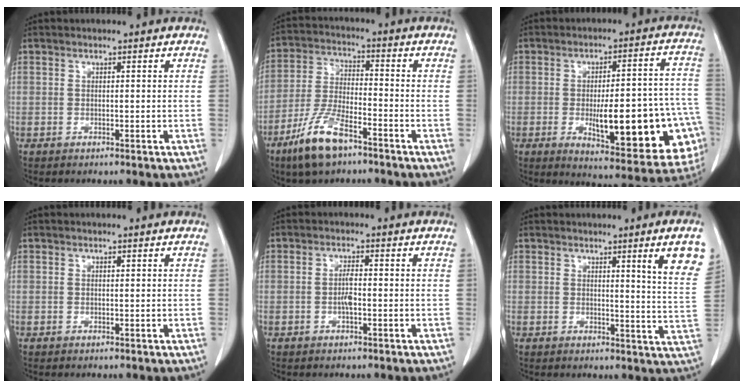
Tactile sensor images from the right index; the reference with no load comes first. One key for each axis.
{"total": 10.3, "fx": -6.8, "fy": 2.8, "fz": 7.3, "tx": -0.155, "ty": -0.014, "tz": -0.130}
{"total": 22.5, "fx": -5.8, "fy": 5.7, "fz": 21.0, "tx": -0.198, "ty": 0.019, "tz": -0.056}
{"total": 0.0}
{"total": 2.1, "fx": -0.6, "fy": 0.4, "fz": 1.9, "tx": -0.038, "ty": 0.002, "tz": -0.012}
{"total": 7.9, "fx": 4.2, "fy": -0.6, "fz": 6.7, "tx": -0.074, "ty": -0.026, "tz": 0.040}